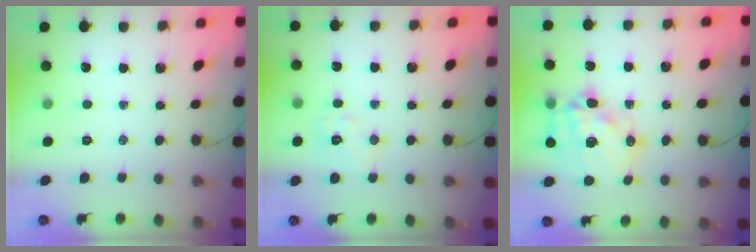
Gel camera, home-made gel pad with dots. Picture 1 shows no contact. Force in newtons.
{"total": 6.6, "press": 6.5, "slide": 0.7}
{"total": 18.3, "press": 17.8, "slide": 4.1}